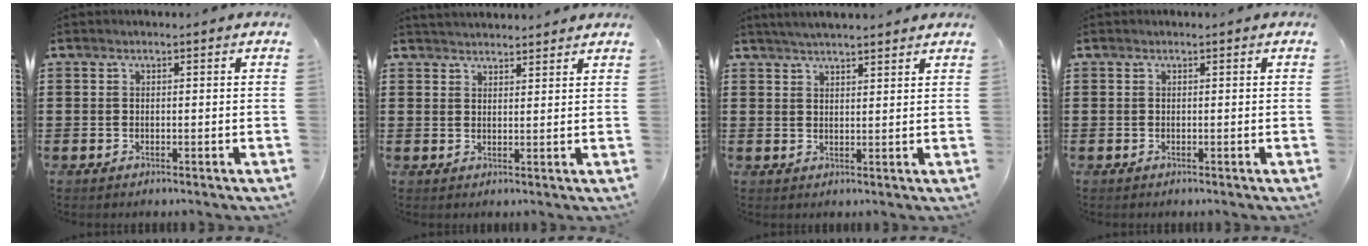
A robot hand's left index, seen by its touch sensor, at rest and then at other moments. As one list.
[{"total": 2.3, "force": [2.3, 0.0, -0.1], "torque": [-0.004, -0.002, 0.045]}, {"total": 2.9, "force": [2.8, 0.2, 0.7], "torque": [-0.021, -0.001, 0.052]}, {"total": 0.0}]